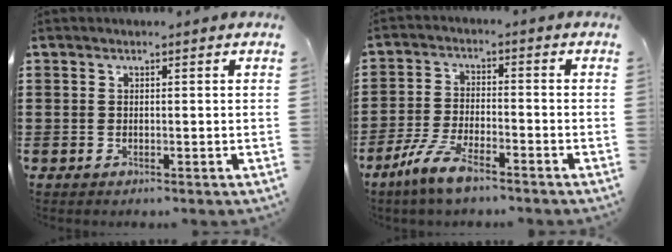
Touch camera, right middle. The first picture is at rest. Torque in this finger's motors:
{"motor_torque": [1.73, -0.41, 0.49, 0.13]}